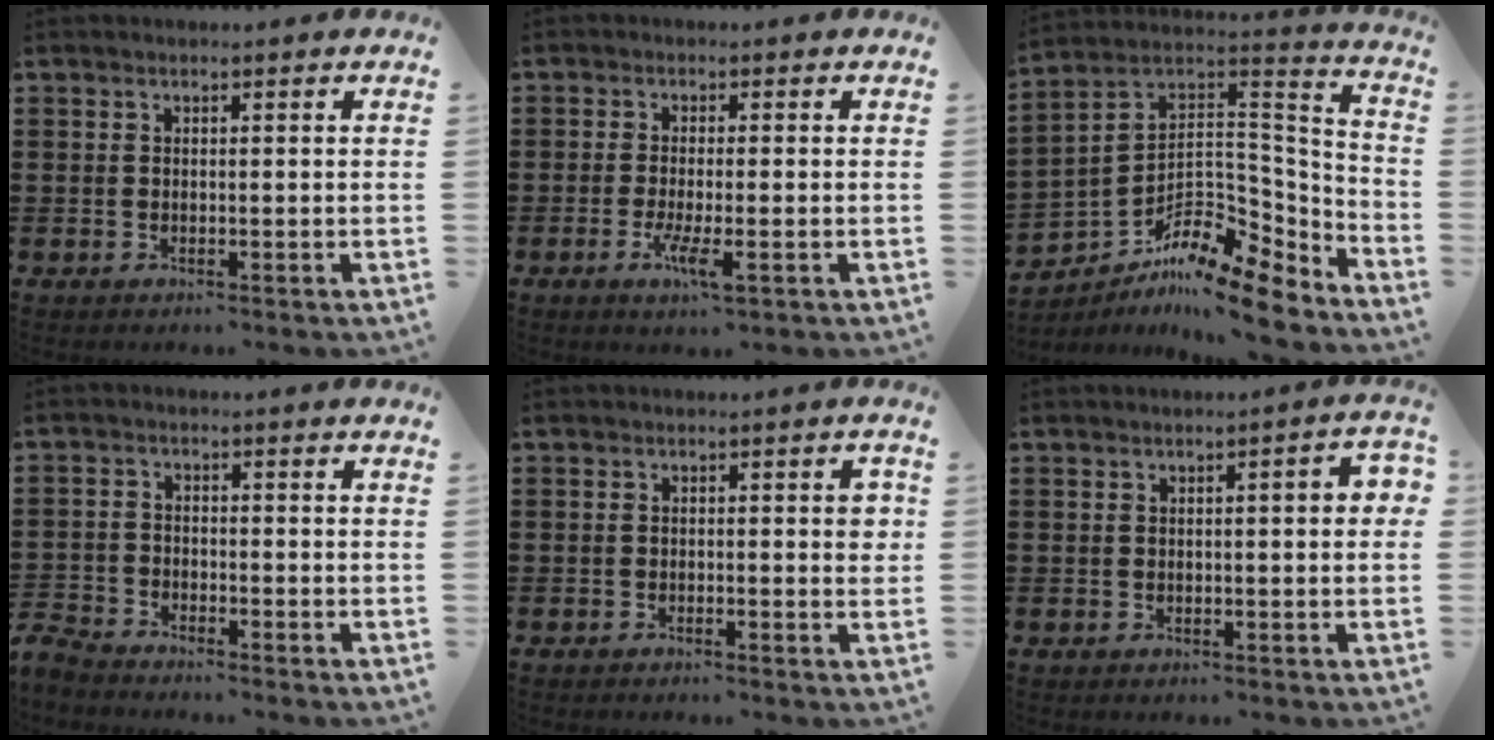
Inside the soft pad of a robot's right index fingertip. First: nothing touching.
{"total": 4.3, "force": [-1.8, 0.7, 3.8], "torque": [-0.083, -0.017, -0.034]}
{"total": 10.4, "force": [-7.8, 3.7, 5.8], "torque": [-0.109, 0.008, -0.152]}
{"total": 3.5, "force": [-3.4, 0.2, -0.1], "torque": [-0.019, -0.008, -0.078]}
{"total": 2.2, "force": [-0.6, 0.4, 2.1], "torque": [-0.027, -0.005, -0.014]}
{"total": 2.6, "force": [0.0, 0.4, 2.6], "torque": [-0.035, -0.001, -0.002]}